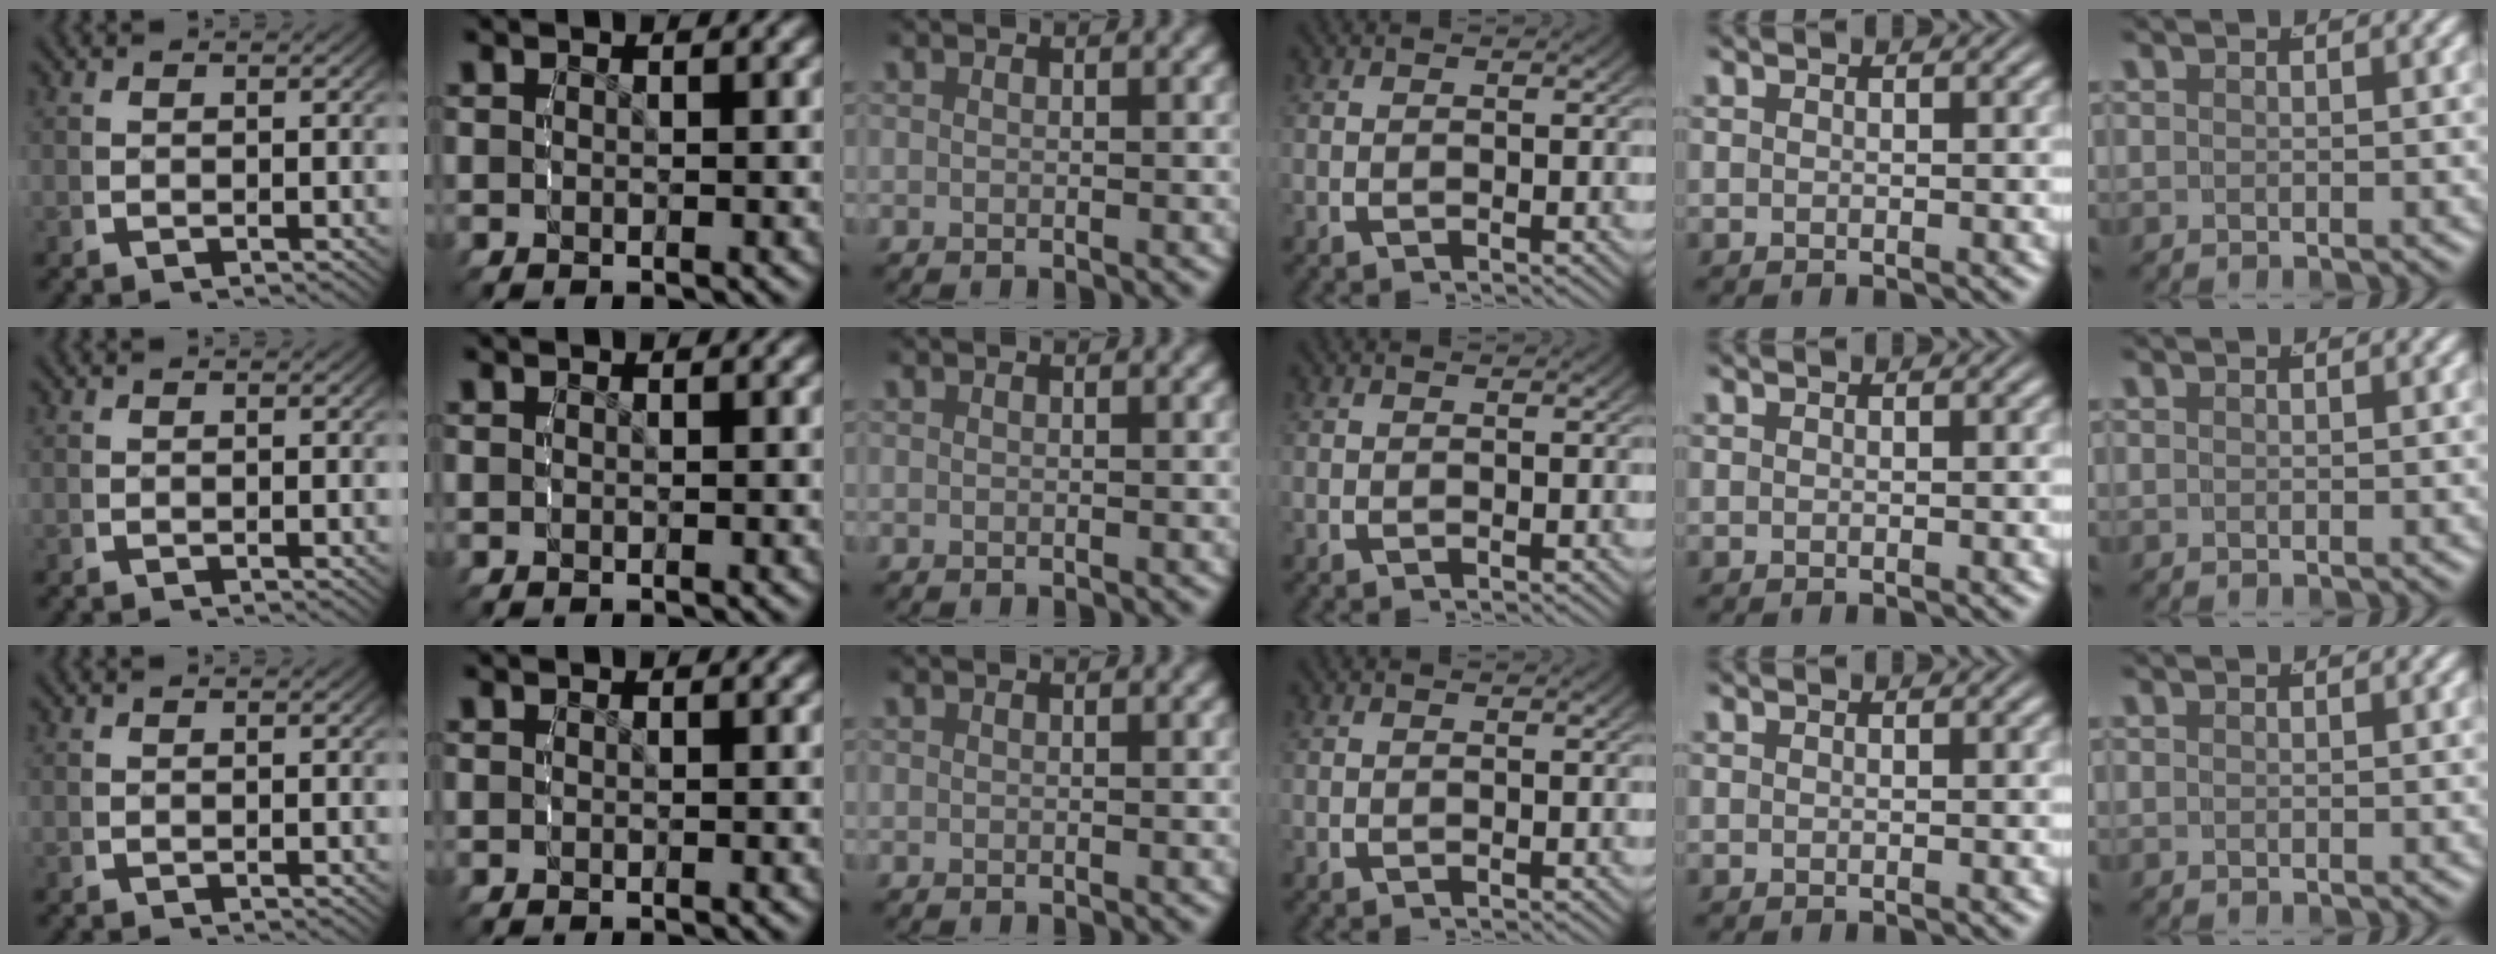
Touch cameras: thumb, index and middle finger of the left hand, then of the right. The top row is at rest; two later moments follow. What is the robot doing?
{"motion": "reach", "object": "backpack"}